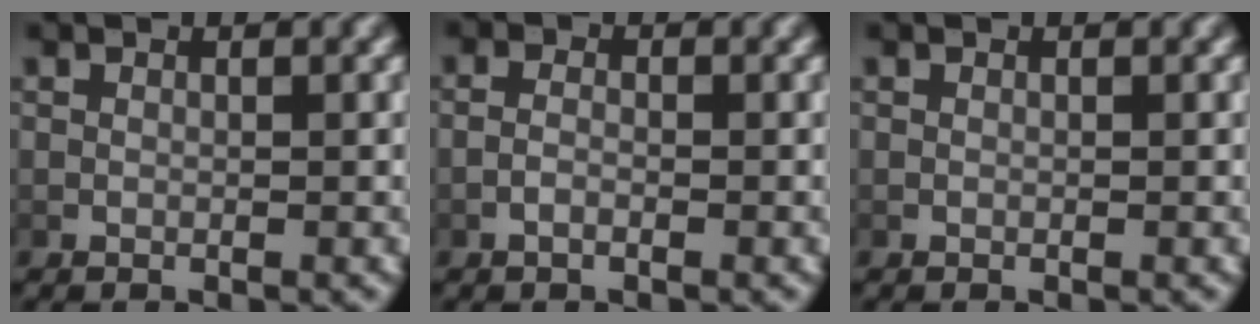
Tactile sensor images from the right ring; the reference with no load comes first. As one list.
[{"total": 1.2, "force": [-0.6, 0.5, 0.9], "torque": [-0.024, -0.009, -0.007]}, {"total": 0.0}]